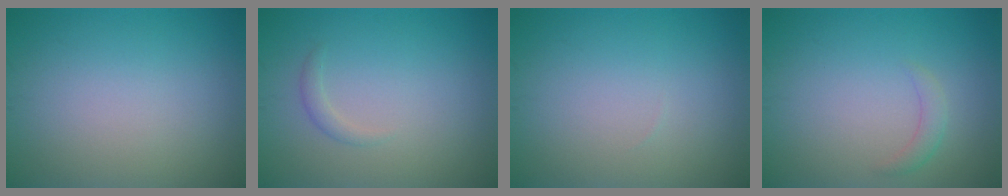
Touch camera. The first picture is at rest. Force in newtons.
{"total": 0.9, "press": 0.9, "slide": 0.1}
{"total": 0.0}
{"total": 1.3, "press": 1.3, "slide": 0.1}